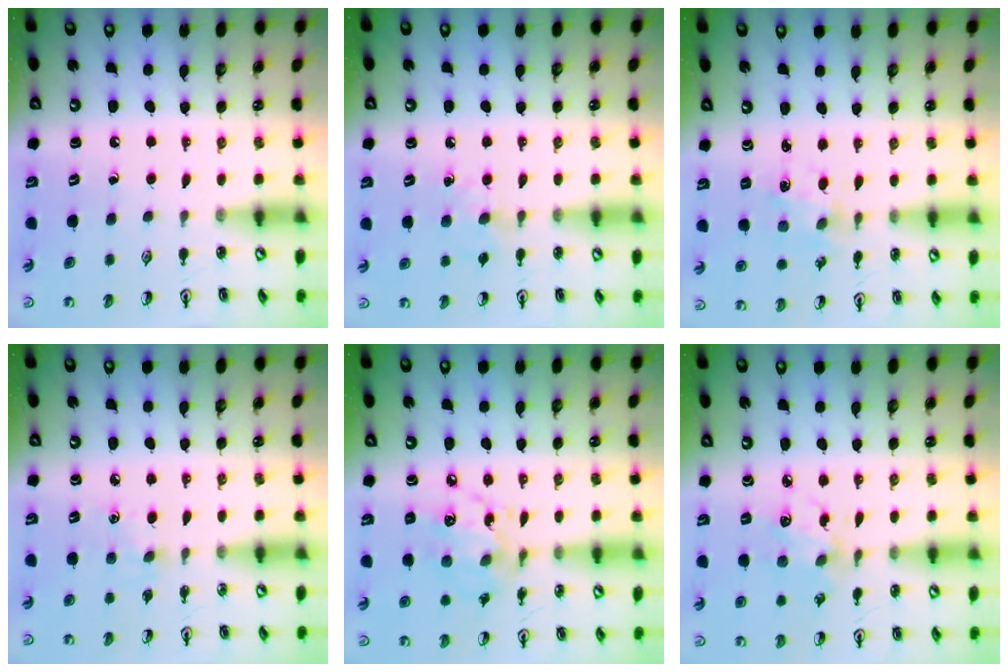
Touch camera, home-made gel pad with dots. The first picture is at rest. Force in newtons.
{"total": 5.9, "press": 5.9, "slide": 0.6}
{"total": 0.8, "press": 0.8, "slide": 0.2}
{"total": 5.4, "press": 5.3, "slide": 0.8}
{"total": 9.8, "press": 9.8, "slide": 0.6}
{"total": 5.3, "press": 5.2, "slide": 0.5}